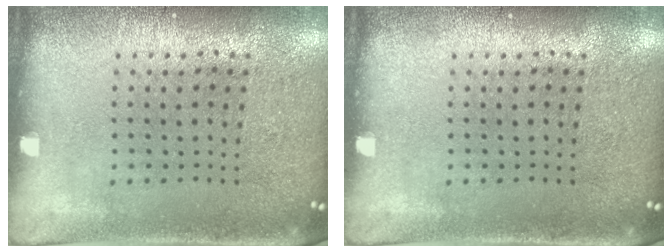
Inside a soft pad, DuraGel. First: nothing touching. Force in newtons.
{"total": 0.0}